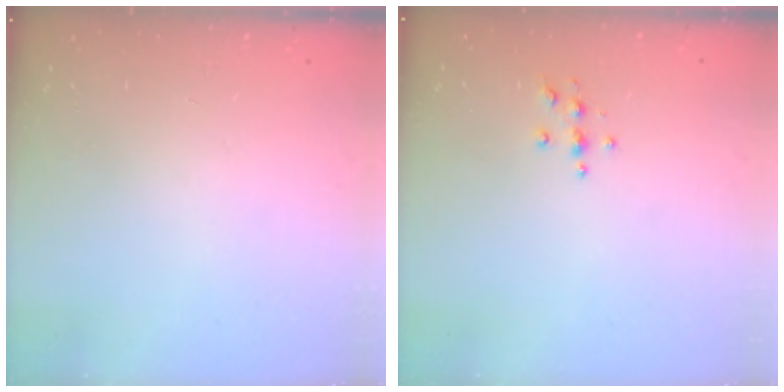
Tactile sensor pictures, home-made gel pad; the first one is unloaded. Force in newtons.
{"total": 3.9, "press": 3.8, "slide": 0.5}